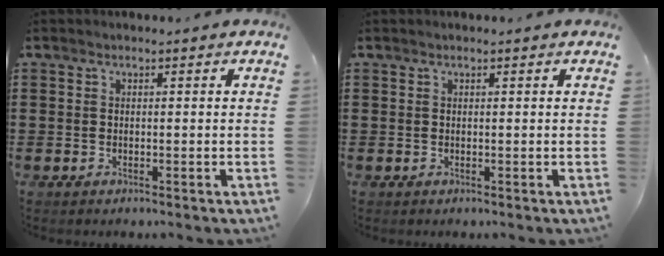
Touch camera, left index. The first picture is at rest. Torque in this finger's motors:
{"motor_torque": [-0.38, -0.36, -0.08, -0.02]}